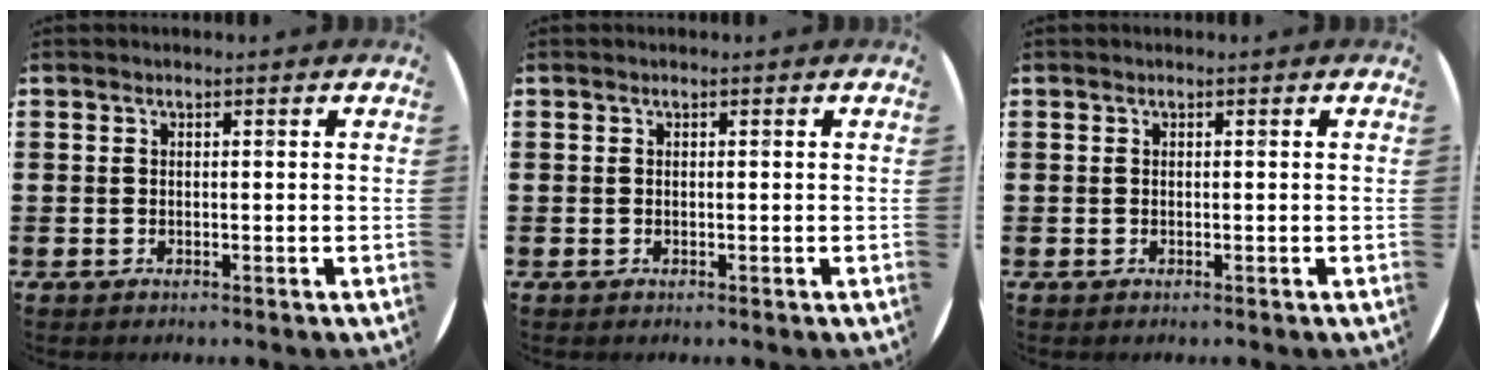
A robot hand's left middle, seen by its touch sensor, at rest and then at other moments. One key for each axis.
{"total": 0.0}
{"total": 0.0}